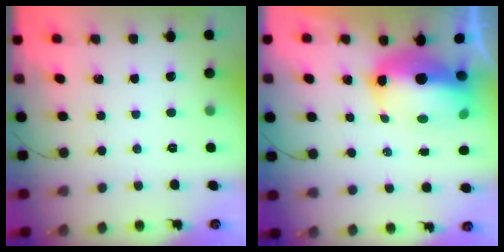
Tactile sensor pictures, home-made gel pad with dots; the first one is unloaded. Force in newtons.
{"total": 11.7, "press": 11.5, "slide": 2.4}